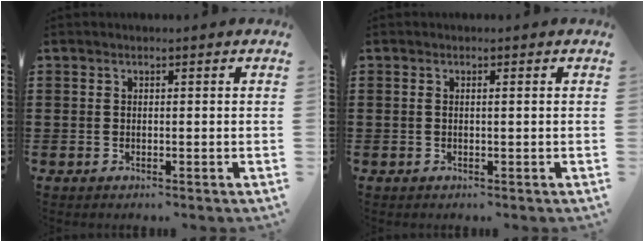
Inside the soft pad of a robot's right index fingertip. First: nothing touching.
{"total": 0.5, "force": [0.0, -0.1, 0.5], "torque": [-0.009, -0.003, 0.002]}